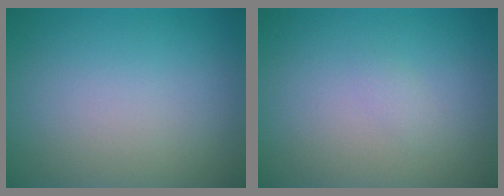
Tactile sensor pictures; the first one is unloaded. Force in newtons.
{"total": 0.6, "press": 0.6, "slide": 0.1}